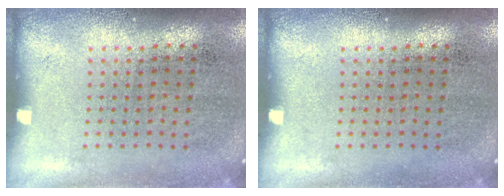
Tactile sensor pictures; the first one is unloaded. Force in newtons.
{"total": 0.0}